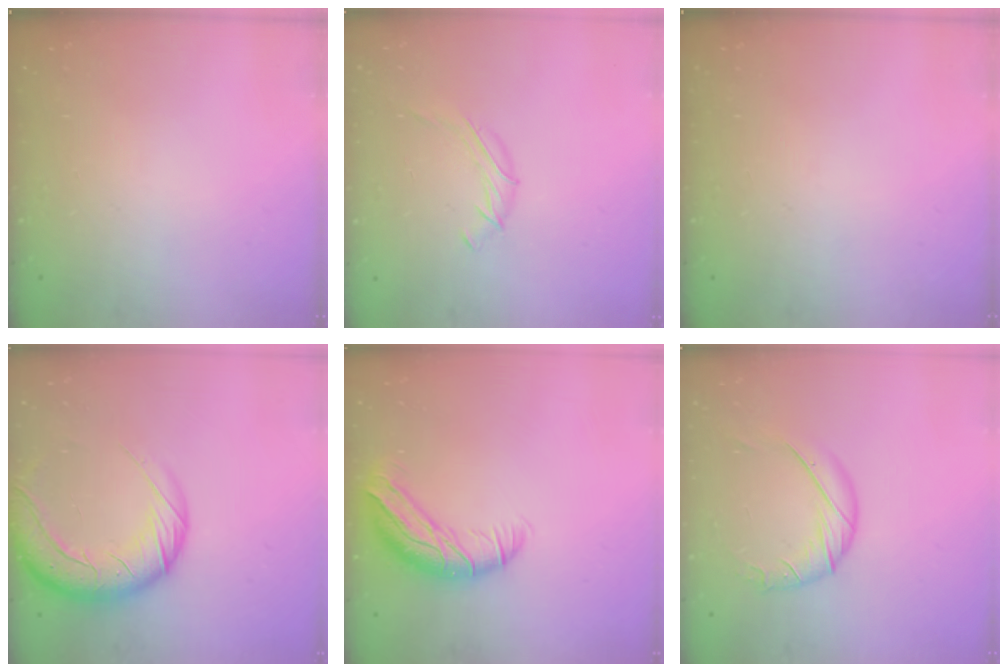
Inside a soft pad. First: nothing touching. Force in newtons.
{"total": 6.1, "press": 6.1, "slide": 0.7}
{"total": 0.0}
{"total": 19.3, "press": 18.6, "slide": 5.1}
{"total": 11.4, "press": 10.9, "slide": 3.4}
{"total": 9.9, "press": 9.9, "slide": 0.9}